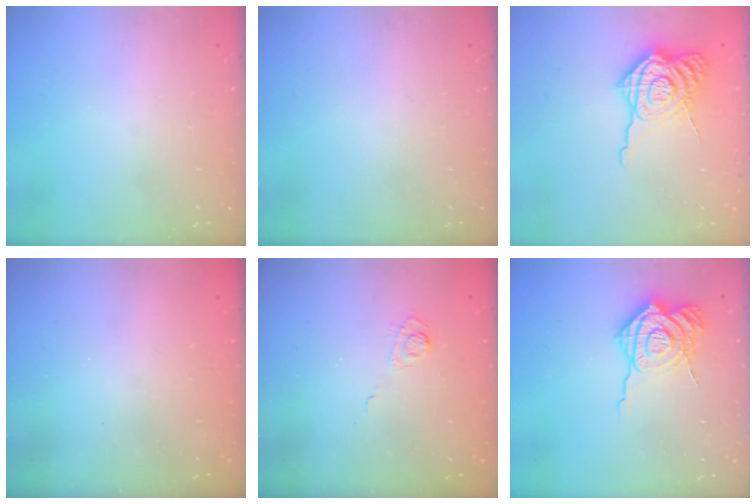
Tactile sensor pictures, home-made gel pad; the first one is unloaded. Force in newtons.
{"total": 0.0}
{"total": 12.9, "press": 12.8, "slide": 1.3}
{"total": 2.4, "press": 2.3, "slide": 0.8}
{"total": 3.8, "press": 3.5, "slide": 1.6}
{"total": 15.9, "press": 15.9, "slide": 1.5}